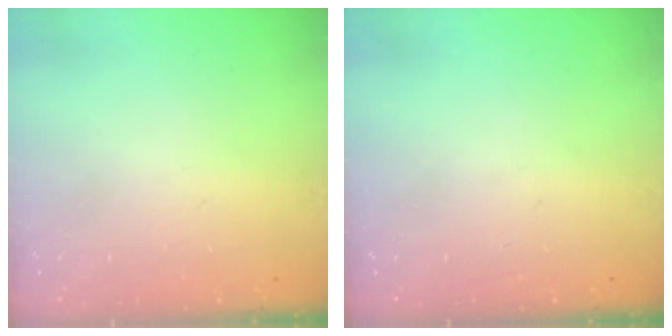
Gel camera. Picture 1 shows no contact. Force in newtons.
{"total": 0.0}